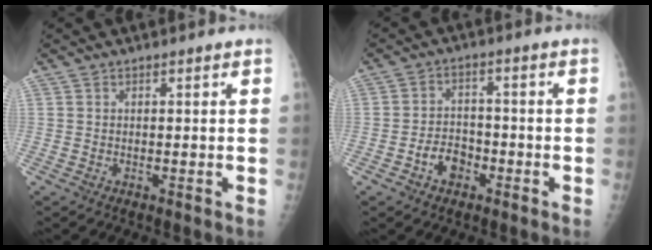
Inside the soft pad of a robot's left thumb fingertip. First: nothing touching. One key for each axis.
{"total": 5.2, "fx": -2.5, "fy": 3.7, "fz": 2.6, "tx": -0.025, "ty": 0.026, "tz": -0.045}